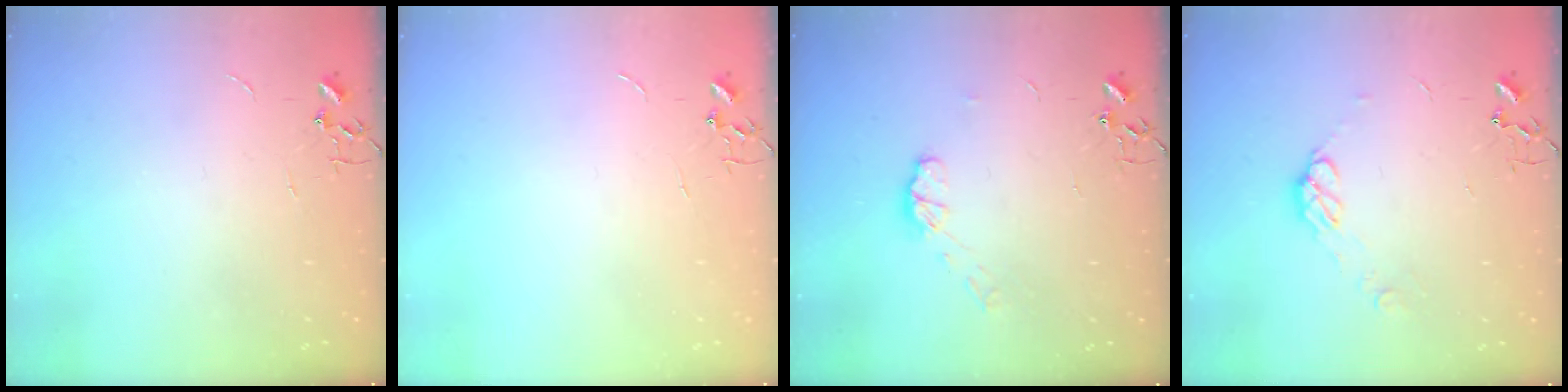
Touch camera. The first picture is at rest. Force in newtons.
{"total": 0.0}
{"total": 6.3, "press": 6.3, "slide": 0.5}
{"total": 6.9, "press": 6.9, "slide": 0.5}